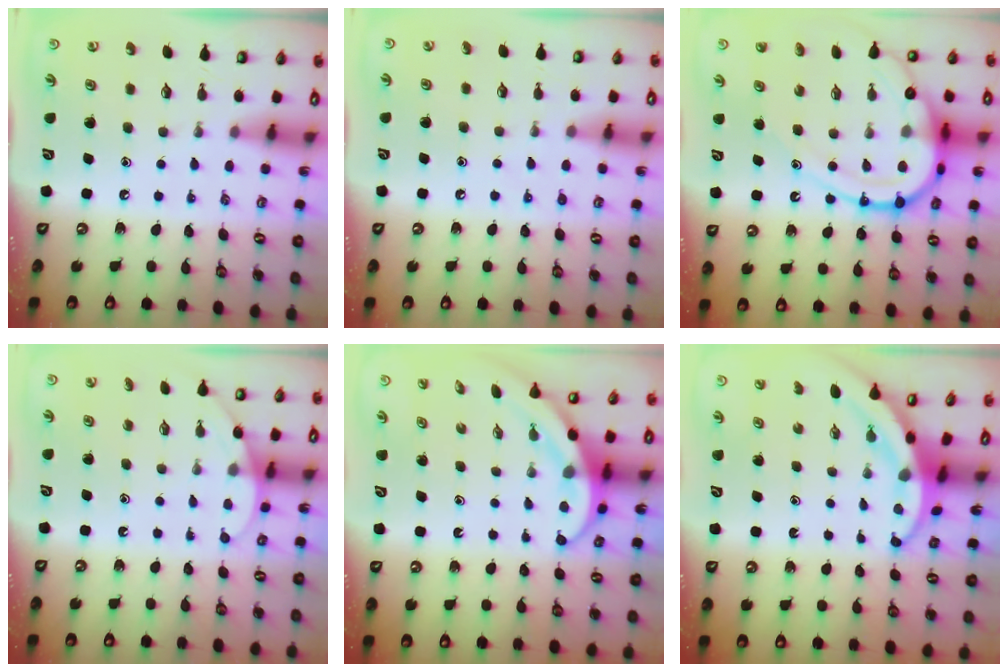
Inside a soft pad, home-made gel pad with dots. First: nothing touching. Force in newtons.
{"total": 5.2, "press": 5.1, "slide": 0.9}
{"total": 18.4, "press": 18.3, "slide": 1.8}
{"total": 3.2, "press": 3.1, "slide": 0.3}
{"total": 4.0, "press": 4.0, "slide": 0.3}
{"total": 3.7, "press": 3.7, "slide": 0.5}